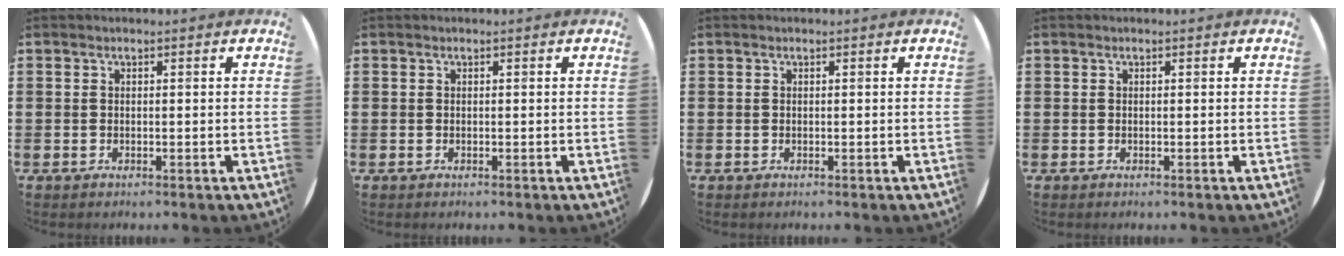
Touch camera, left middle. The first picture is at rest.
{"total": 0.0}
{"total": 0.0}
{"total": 0.0}